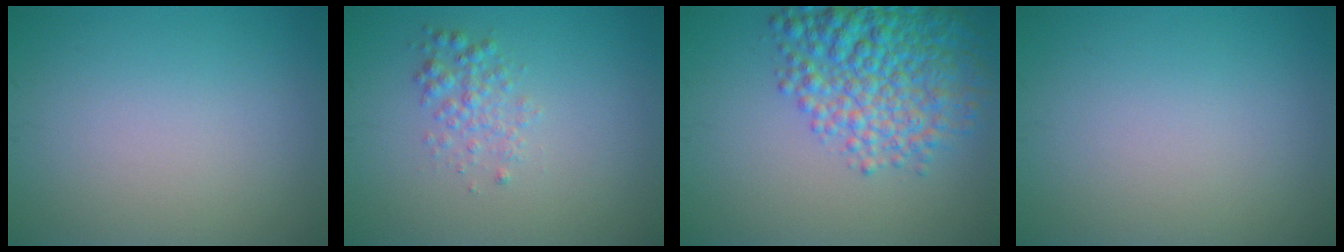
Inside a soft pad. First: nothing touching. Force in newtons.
{"total": 1.9, "press": 1.9, "slide": 0.0}
{"total": 7.6, "press": 7.6, "slide": 0.3}
{"total": 0.0}